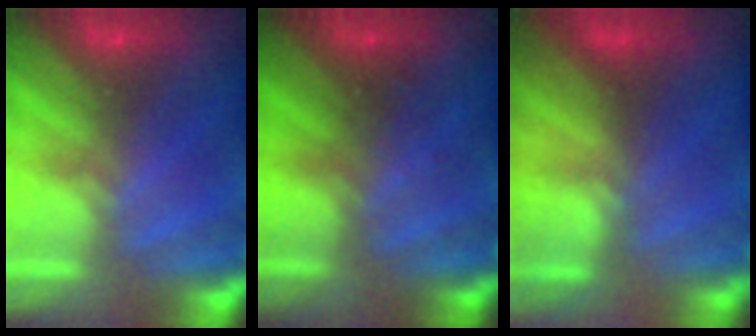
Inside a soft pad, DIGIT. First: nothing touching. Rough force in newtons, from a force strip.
{"total": 2.8}
{"total": 2.8}